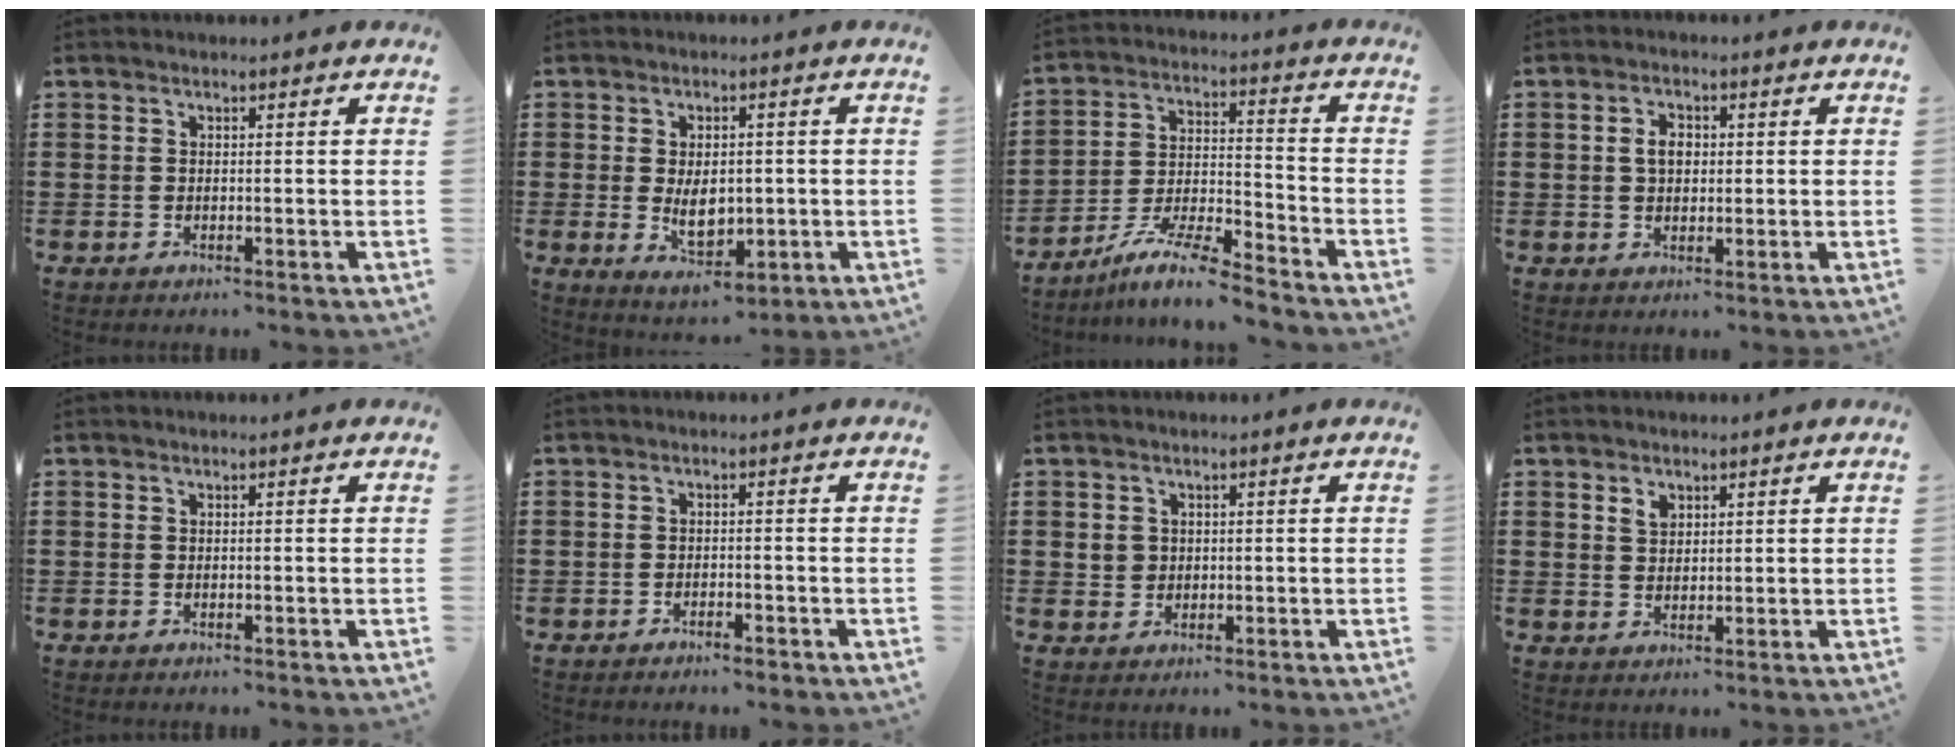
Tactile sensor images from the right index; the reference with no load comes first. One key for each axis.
{"total": 6.1, "fx": -0.5, "fy": 3.7, "fz": 4.9, "tx": -0.091, "ty": -0.003, "tz": -0.016}
{"total": 8.8, "fx": -7.8, "fy": 0.5, "fz": 4.2, "tx": -0.085, "ty": 0.003, "tz": -0.153}
{"total": 3.0, "fx": 0.3, "fy": 2.0, "fz": 2.2, "tx": -0.047, "ty": 0.011, "tz": 0.004}
{"total": 0.0}
{"total": 1.1, "fx": -1.0, "fy": 0.2, "fz": 0.4, "tx": -0.011, "ty": 0.001, "tz": -0.019}
{"total": 1.9, "fx": 0.4, "fy": 1.8, "fz": 0.4, "tx": -0.015, "ty": 0.009, "tz": 0.006}
{"total": 2.2, "fx": 1.4, "fy": 1.4, "fz": 0.8, "tx": -0.021, "ty": 0.006, "tz": 0.026}